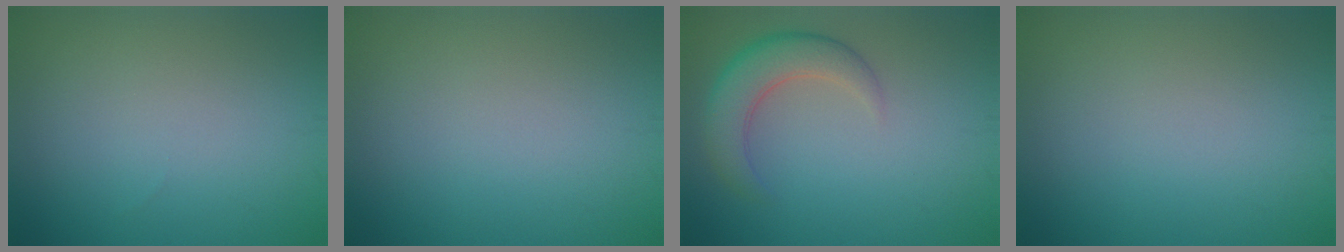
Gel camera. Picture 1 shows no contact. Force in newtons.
{"total": 0.0}
{"total": 4.3, "press": 4.3, "slide": 0.2}
{"total": 0.0}